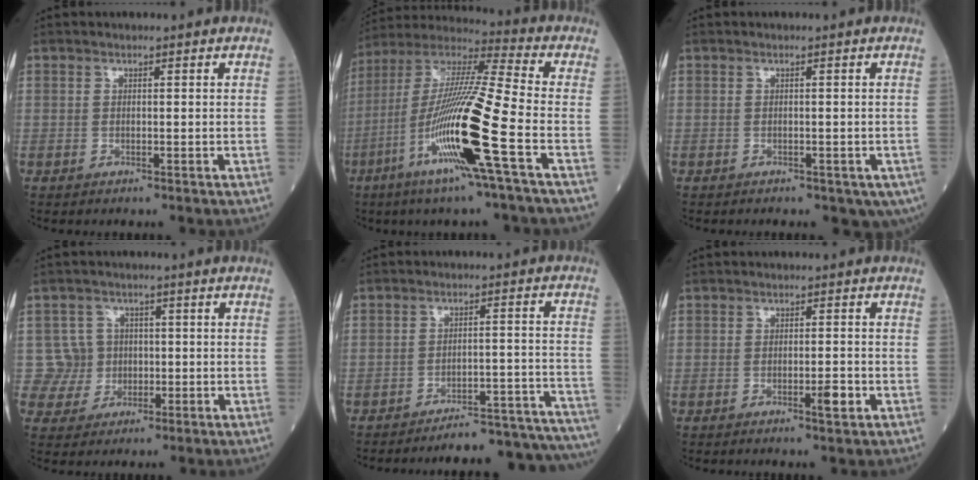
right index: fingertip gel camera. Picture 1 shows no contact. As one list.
[{"total": 19.1, "force": [-6.7, -0.6, 17.9], "torque": [-0.373, -0.026, -0.137]}, {"total": 4.1, "force": [-2.3, 1.9, 2.8], "torque": [-0.018, -0.005, -0.029]}, {"total": 5.1, "force": [0.2, 5.0, -0.5], "torque": [0.024, 0.012, 0.008]}, {"total": 16.8, "force": [-16.5, 0.7, 3.1], "torque": [0.010, 0.026, -0.203]}, {"total": 2.4, "force": [-0.9, 0.5, 2.1], "torque": [-0.031, -0.001, -0.010]}]